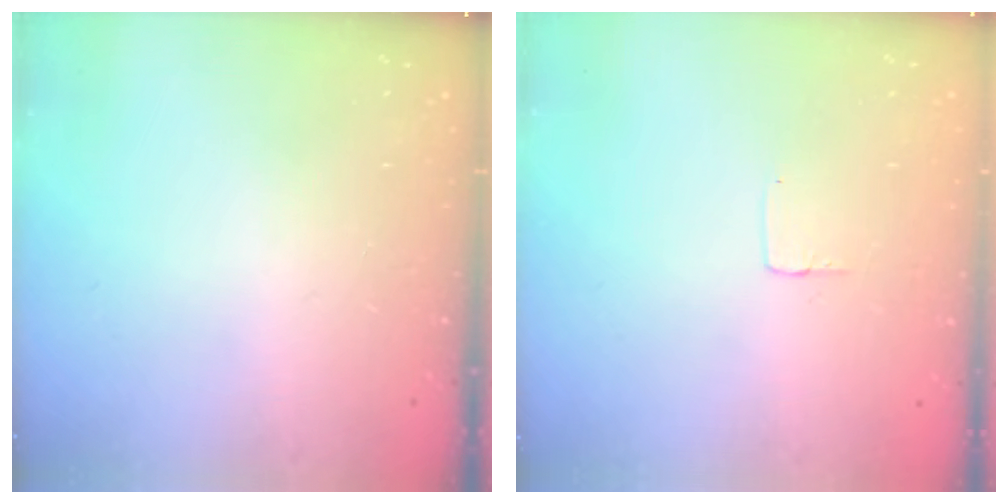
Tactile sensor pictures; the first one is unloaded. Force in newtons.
{"total": 2.5, "press": 2.5, "slide": 0.1}